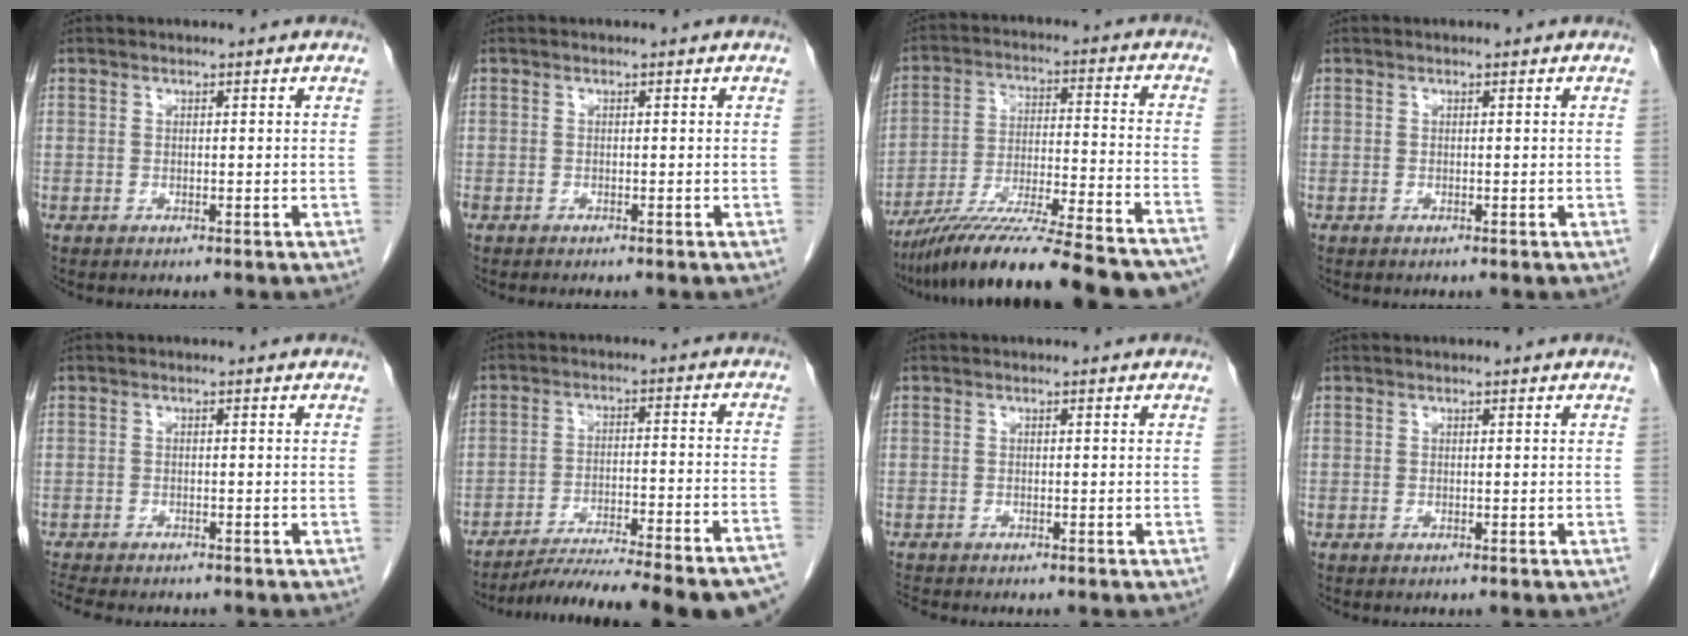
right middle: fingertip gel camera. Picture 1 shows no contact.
{"total": 1.8, "force": [-1.6, 0.5, 0.8], "torque": [-0.017, -0.004, -0.022]}
{"total": 25.1, "force": [-21.7, 0.8, 12.5], "torque": [-0.159, -0.028, -0.330]}
{"total": 0.0}
{"total": 6.9, "force": [-6.1, 1.6, 2.9], "torque": [-0.051, -0.011, -0.092]}
{"total": 23.6, "force": [-21.0, 0.1, 10.8], "torque": [-0.099, -0.025, -0.289]}
{"total": 1.1, "force": [-1.0, -0.3, 0.0], "torque": [-0.012, -0.008, -0.021]}
{"total": 0.0}